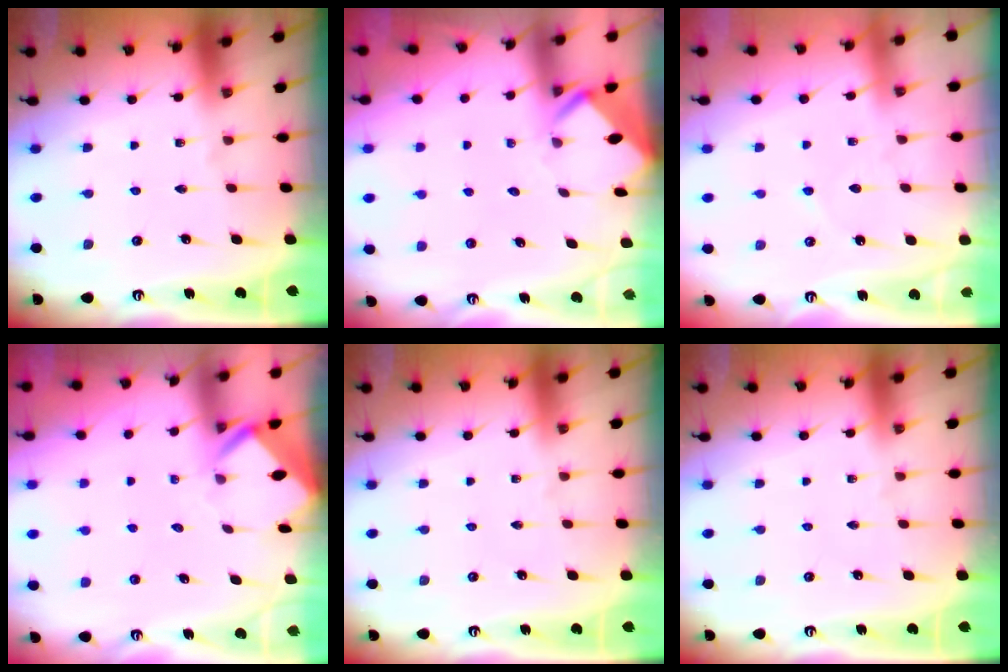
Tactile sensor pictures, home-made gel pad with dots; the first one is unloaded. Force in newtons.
{"total": 3.5, "press": 3.5, "slide": 0.2}
{"total": 2.4, "press": 2.4, "slide": 0.4}
{"total": 2.4, "press": 2.4, "slide": 0.1}
{"total": 0.0}
{"total": 0.0}